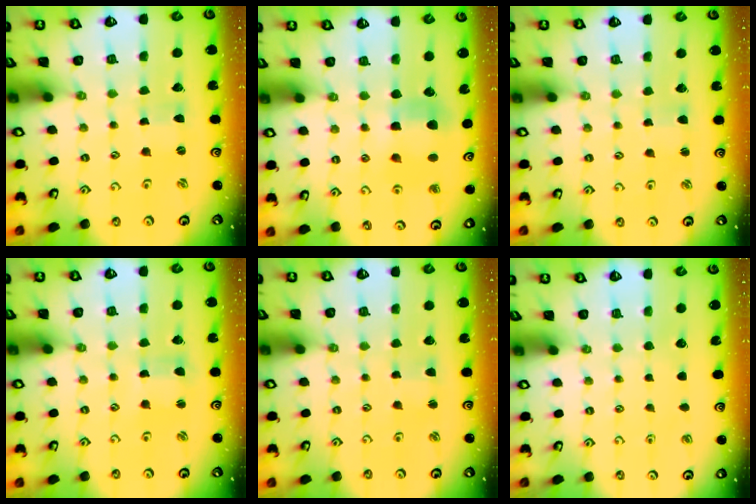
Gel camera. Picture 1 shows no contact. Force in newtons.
{"total": 6.5, "press": 6.5, "slide": 0.6}
{"total": 1.9, "press": 1.9, "slide": 0.2}
{"total": 1.4, "press": 1.3, "slide": 0.3}
{"total": 1.6, "press": 1.6, "slide": 0.2}
{"total": 0.0}